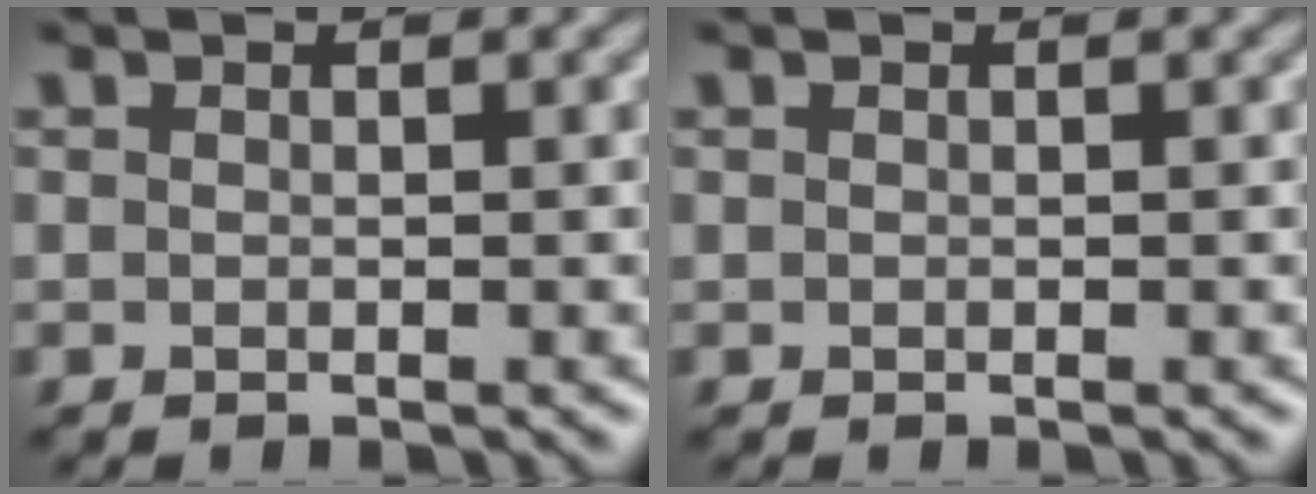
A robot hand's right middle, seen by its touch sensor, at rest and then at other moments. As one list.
[{"total": 0.0}]